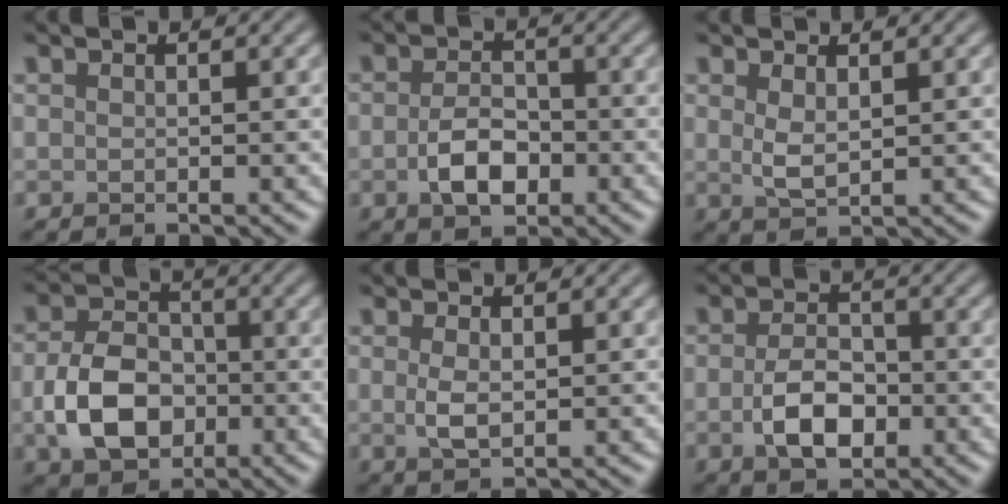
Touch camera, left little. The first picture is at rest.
{"total": 3.8, "force": [-1.2, 2.3, 2.8], "torque": [-0.054, -0.001, -0.024]}
{"total": 1.9, "force": [0.7, 0.7, 1.6], "torque": [-0.036, -0.003, 0.017]}
{"total": 6.6, "force": [-1.6, 4.7, 4.3], "torque": [-0.088, -0.002, -0.032]}
{"total": 2.0, "force": [0.2, 0.9, 1.7], "torque": [-0.041, -0.003, 0.006]}
{"total": 4.4, "force": [-1.1, 2.7, 3.3], "torque": [-0.069, -0.003, -0.023]}